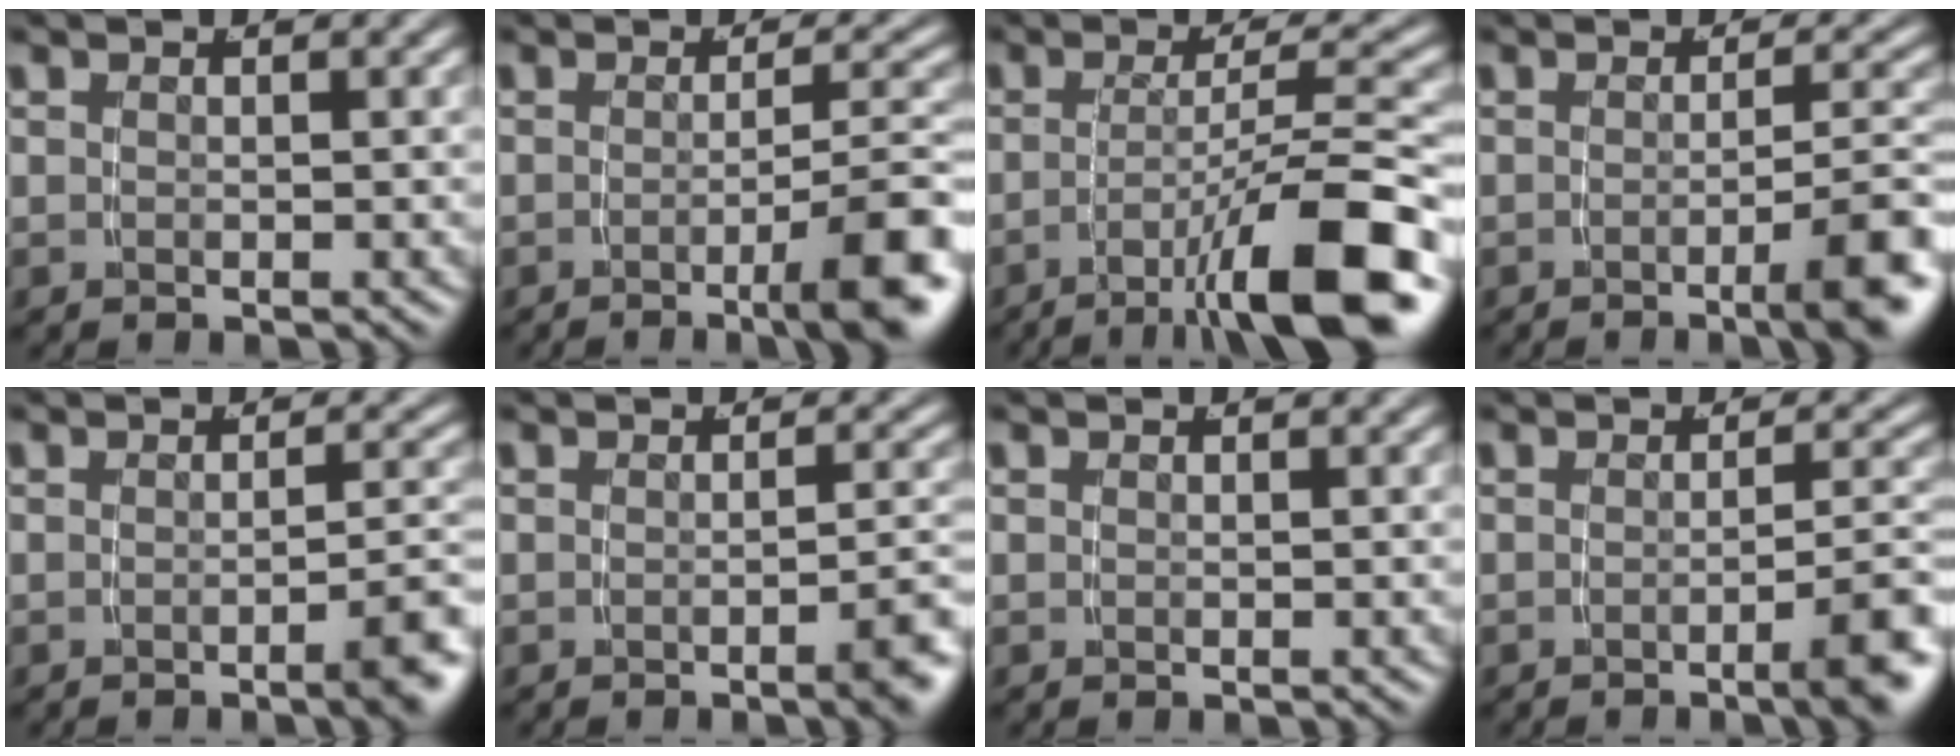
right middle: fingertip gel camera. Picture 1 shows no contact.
{"total": 5.8, "force": [-2.9, 0.5, 5.0], "torque": [-0.062, 0.005, -0.049]}
{"total": 9.0, "force": [-5.2, 1.2, 7.3], "torque": [-0.098, -0.001, -0.074]}
{"total": 4.9, "force": [-2.5, 0.3, 4.2], "torque": [-0.048, 0.008, -0.044]}
{"total": 3.3, "force": [-1.8, 0.1, 2.8], "torque": [-0.026, 0.008, -0.035]}
{"total": 2.8, "force": [-1.6, 0.1, 2.3], "torque": [-0.024, 0.009, -0.030]}
{"total": 0.0}
{"total": 4.2, "force": [-2.2, 0.2, 3.6], "torque": [-0.037, 0.008, -0.039]}